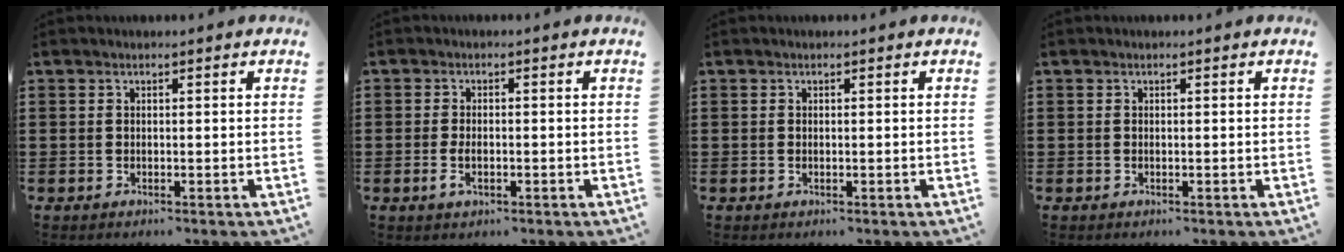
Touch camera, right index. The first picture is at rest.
{"total": 2.5, "force": [-0.6, 1.0, 2.2], "torque": [-0.051, -0.007, -0.012]}
{"total": 0.0}
{"total": 0.0}